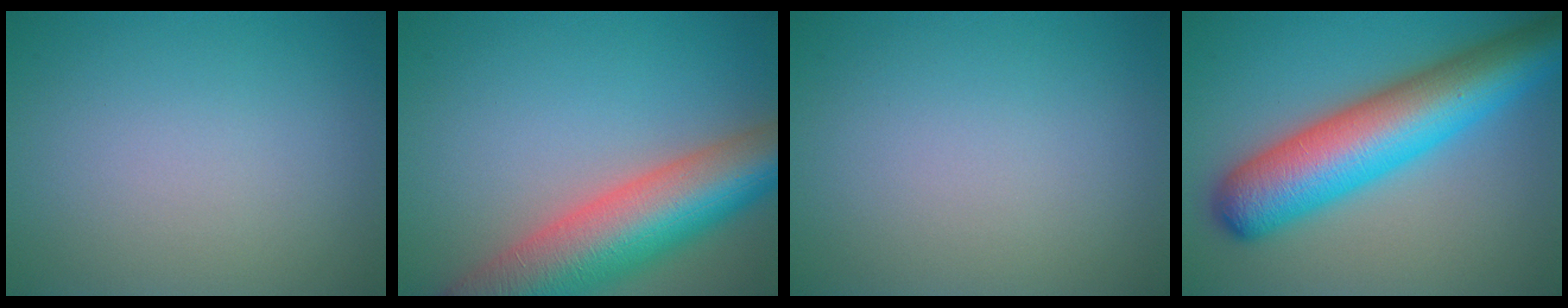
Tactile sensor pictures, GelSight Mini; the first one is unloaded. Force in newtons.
{"total": 11.6, "press": 11.6, "slide": 0.4}
{"total": 0.0}
{"total": 11.1, "press": 11.1, "slide": 0.3}